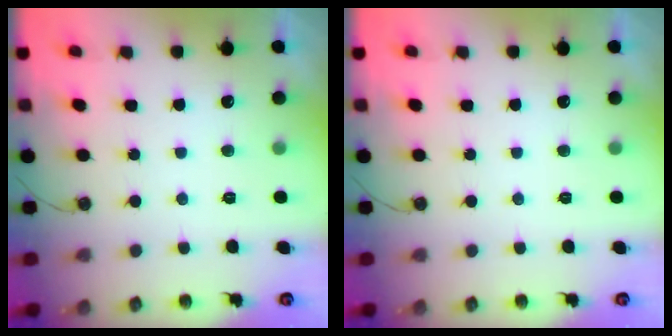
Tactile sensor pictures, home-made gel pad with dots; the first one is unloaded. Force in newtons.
{"total": 0.0}